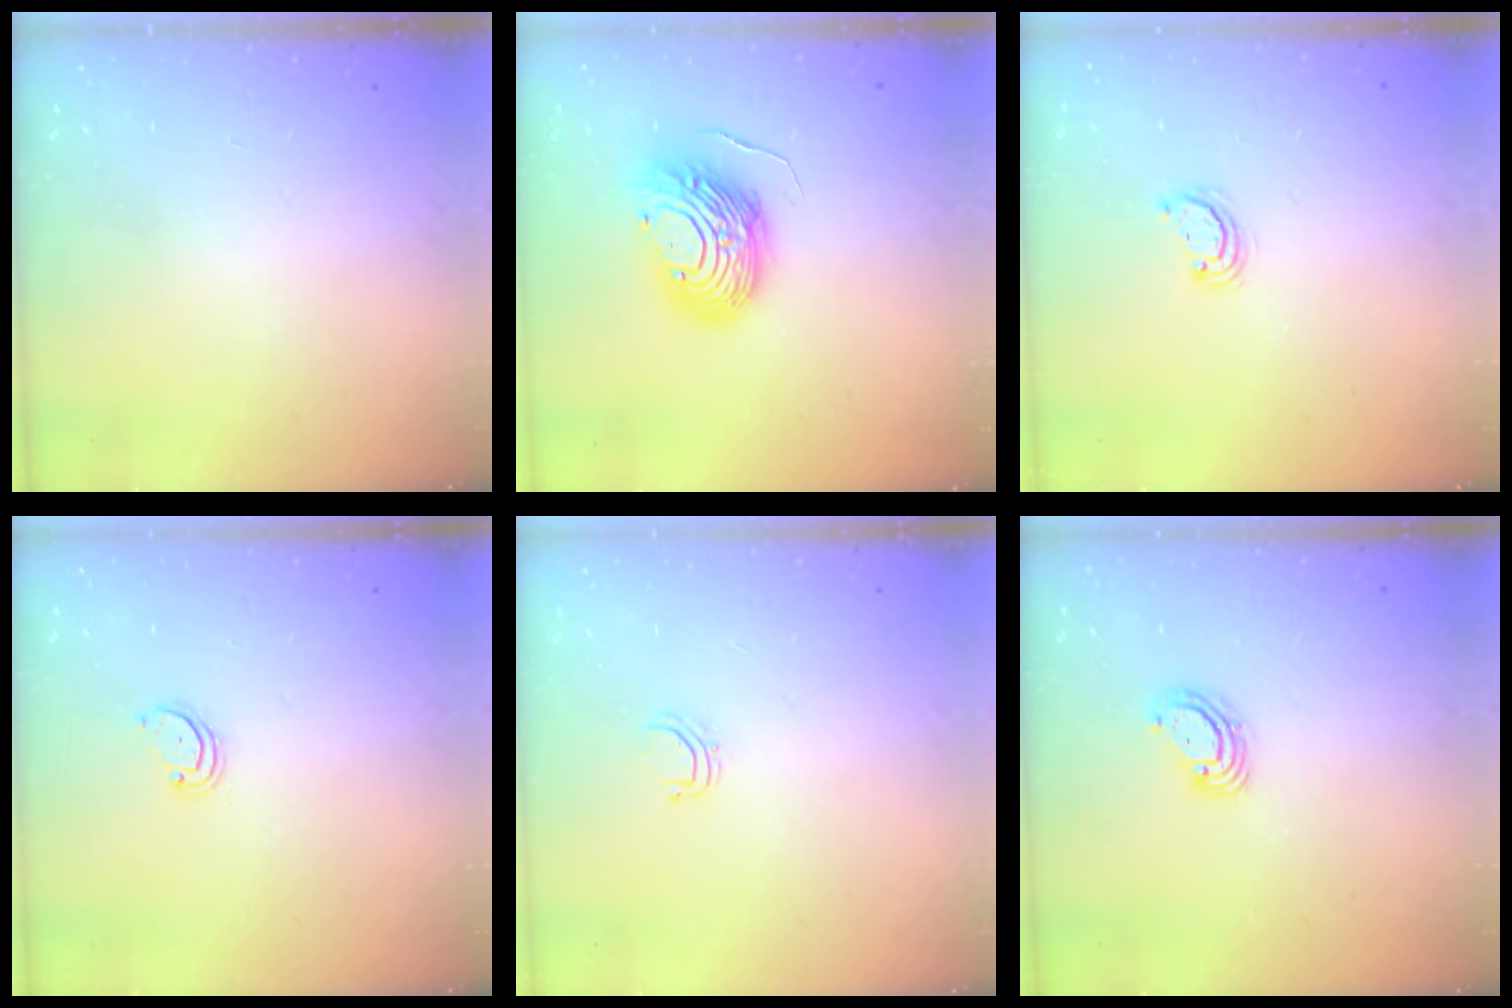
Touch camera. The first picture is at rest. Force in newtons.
{"total": 12.4, "press": 12.3, "slide": 1.0}
{"total": 2.6, "press": 2.6, "slide": 0.3}
{"total": 2.5, "press": 2.5, "slide": 0.2}
{"total": 3.8, "press": 3.8, "slide": 0.2}
{"total": 4.1, "press": 4.1, "slide": 0.4}